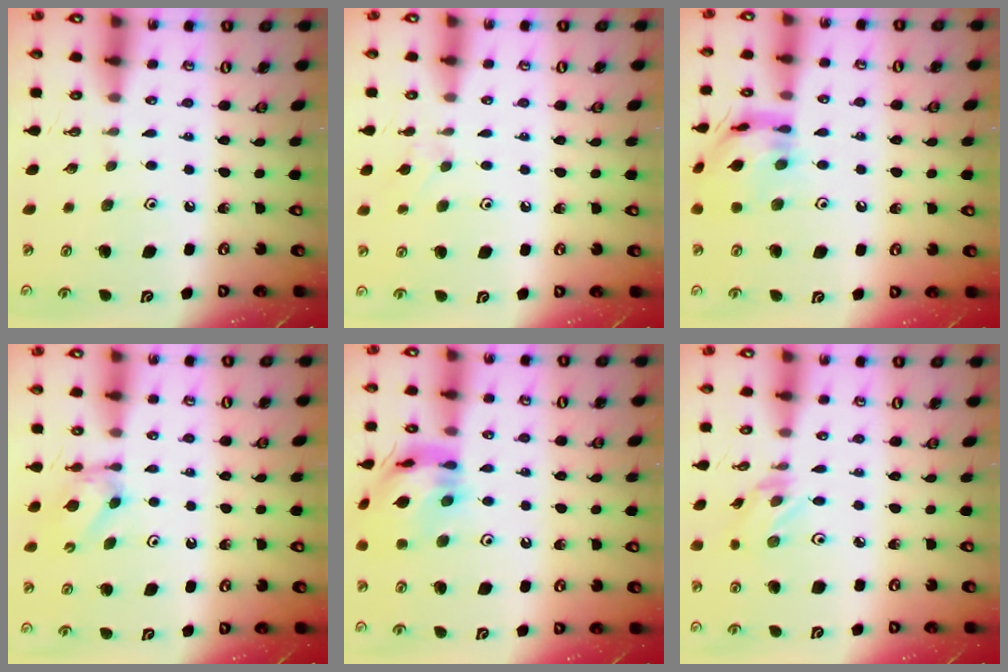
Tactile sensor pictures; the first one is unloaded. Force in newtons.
{"total": 5.4, "press": 5.4, "slide": 0.8}
{"total": 14.1, "press": 14.0, "slide": 1.4}
{"total": 4.5, "press": 4.4, "slide": 0.7}
{"total": 13.4, "press": 13.3, "slide": 1.5}
{"total": 2.1, "press": 2.1, "slide": 0.3}